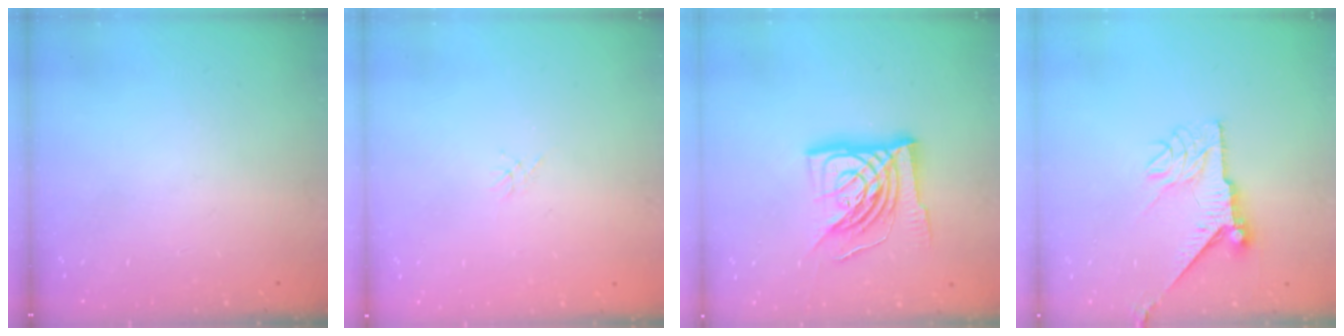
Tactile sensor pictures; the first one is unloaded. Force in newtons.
{"total": 0.0}
{"total": 17.6, "press": 17.5, "slide": 1.9}
{"total": 8.7, "press": 8.7, "slide": 0.3}